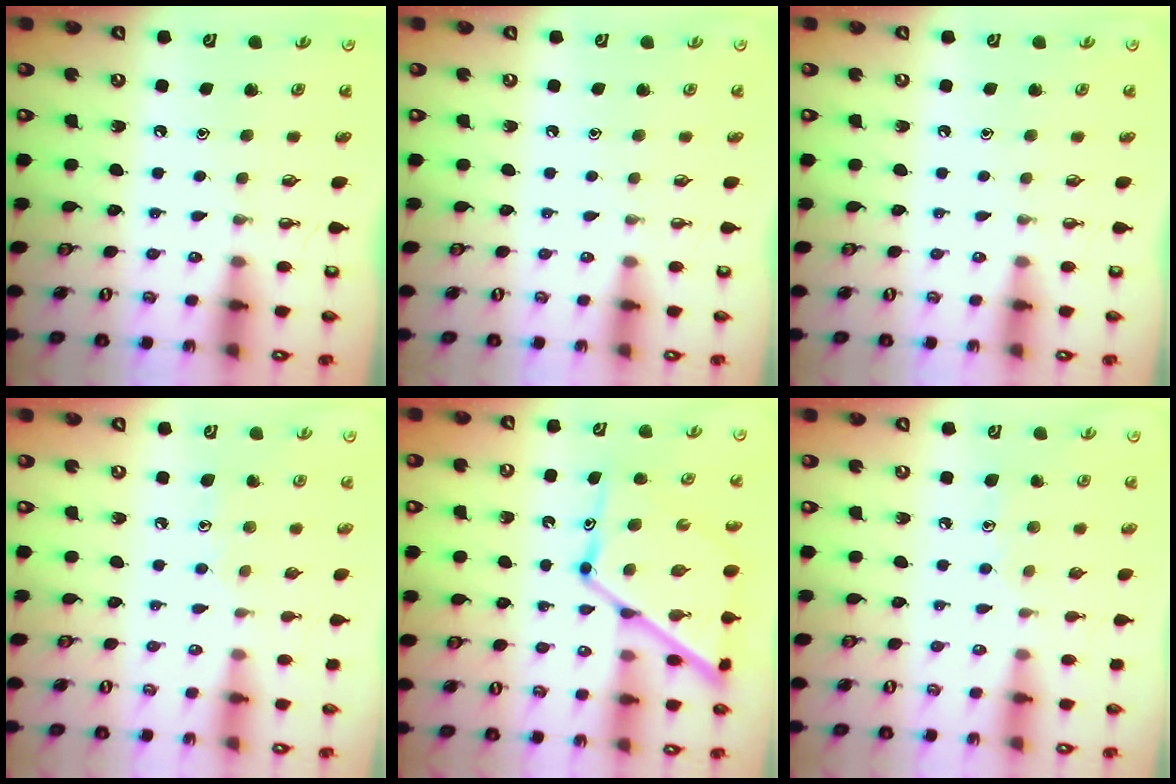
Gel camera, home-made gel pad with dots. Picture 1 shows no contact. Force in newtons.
{"total": 0.0}
{"total": 0.0}
{"total": 7.1, "press": 7.1, "slide": 0.7}
{"total": 17.3, "press": 17.2, "slide": 1.4}
{"total": 7.1, "press": 7.1, "slide": 0.7}